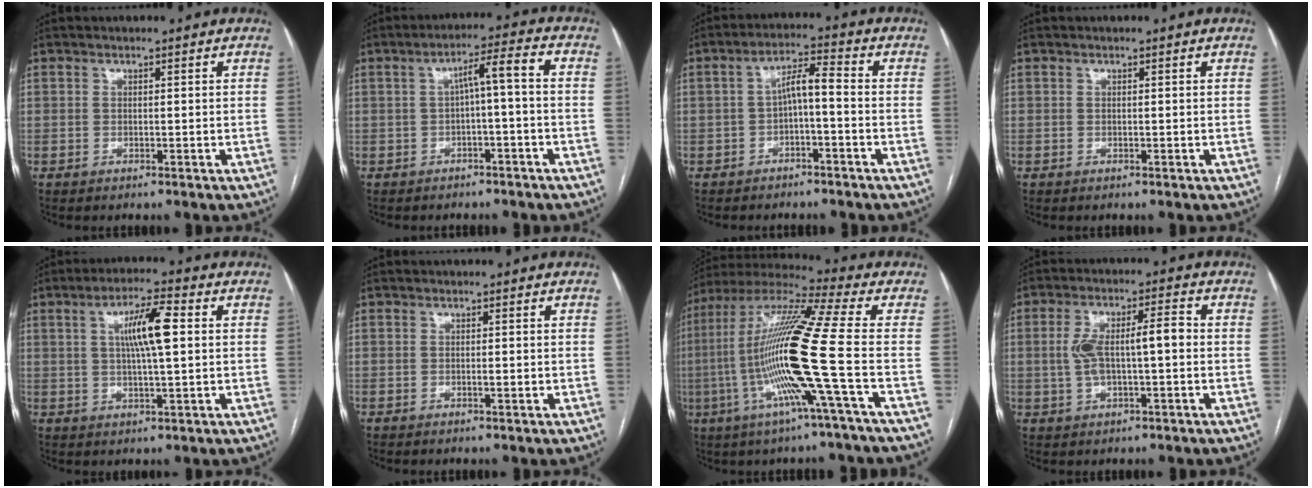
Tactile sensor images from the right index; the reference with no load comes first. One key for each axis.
{"total": 5.5, "fx": -0.3, "fy": 0.4, "fz": 5.5, "tx": -0.087, "ty": 0.027, "tz": 0.000}
{"total": 5.1, "fx": -0.9, "fy": 1.1, "fz": 4.8, "tx": -0.088, "ty": 0.022, "tz": -0.016}
{"total": 0.0}
{"total": 8.1, "fx": 1.6, "fy": 1.0, "fz": 7.9, "tx": -0.142, "ty": 0.010, "tz": 0.028}
{"total": 0.9, "fx": -0.1, "fy": 0.2, "fz": 0.9, "tx": -0.016, "ty": -0.002, "tz": -0.002}
{"total": 18.4, "fx": -3.9, "fy": -1.6, "fz": 18.0, "tx": -0.360, "ty": -0.006, "tz": -0.092}
{"total": 8.3, "fx": 0.0, "fy": 2.4, "fz": 7.9, "tx": -0.160, "ty": 0.028, "tz": 0.004}